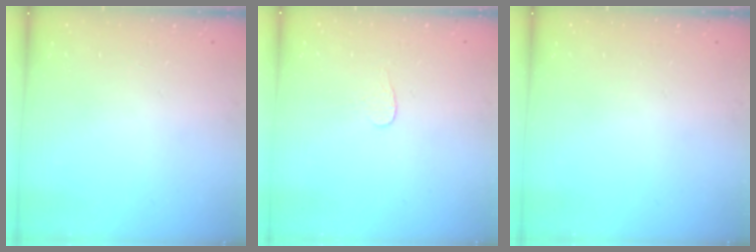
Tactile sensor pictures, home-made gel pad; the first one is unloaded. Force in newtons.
{"total": 2.7, "press": 2.7, "slide": 0.3}
{"total": 0.0}